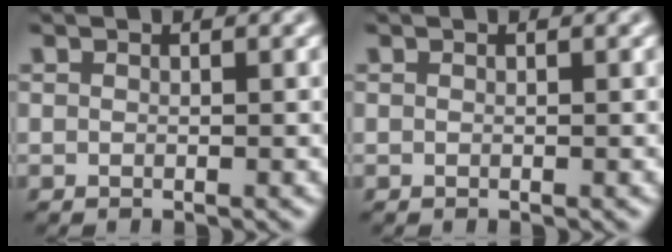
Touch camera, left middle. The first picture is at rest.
{"total": 0.0}